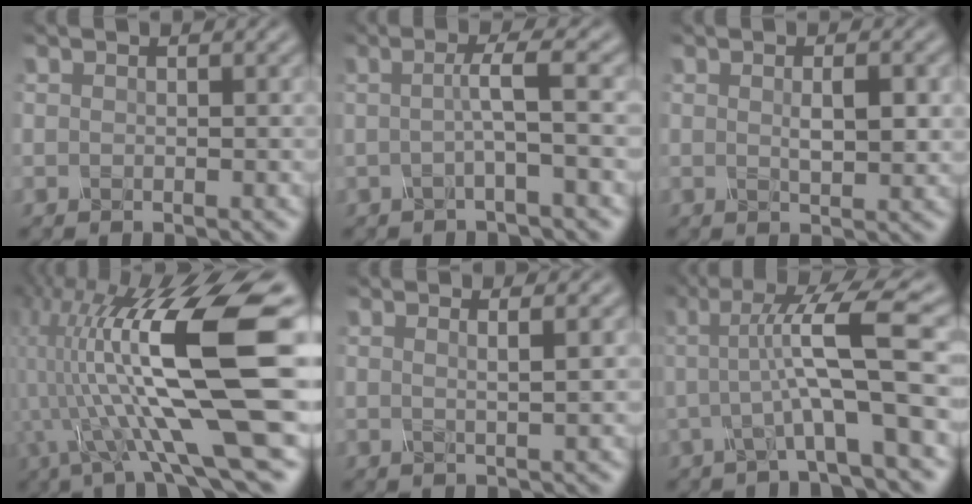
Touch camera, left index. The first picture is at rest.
{"total": 2.8, "force": [-0.3, 0.3, 2.8], "torque": [-0.051, -0.001, -0.010]}
{"total": 2.5, "force": [0.3, 0.5, 2.4], "torque": [-0.043, -0.003, 0.010]}
{"total": 15.0, "force": [0.8, 4.1, 14.4], "torque": [-0.276, 0.007, 0.024]}
{"total": 2.8, "force": [1.3, 1.0, 2.3], "torque": [-0.020, 0.014, -0.011]}
{"total": 7.7, "force": [0.3, 1.1, 7.7], "torque": [-0.121, 0.002, 0.005]}